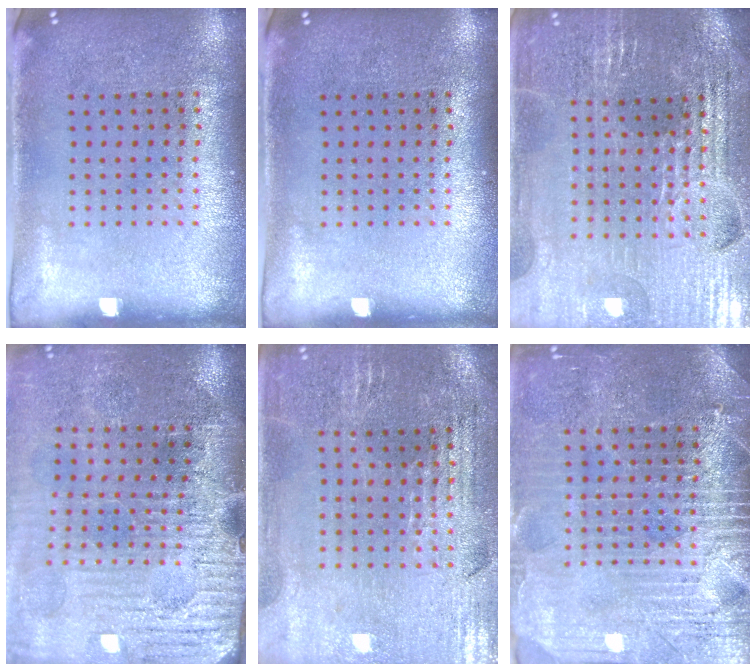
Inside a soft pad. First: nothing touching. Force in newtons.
{"total": 0.0}
{"total": 3.4, "press": 3.4, "slide": 0.5}
{"total": 3.9, "press": 3.6, "slide": 1.4}
{"total": 1.3, "press": 1.3, "slide": 0.3}
{"total": 3.7, "press": 3.4, "slide": 1.5}